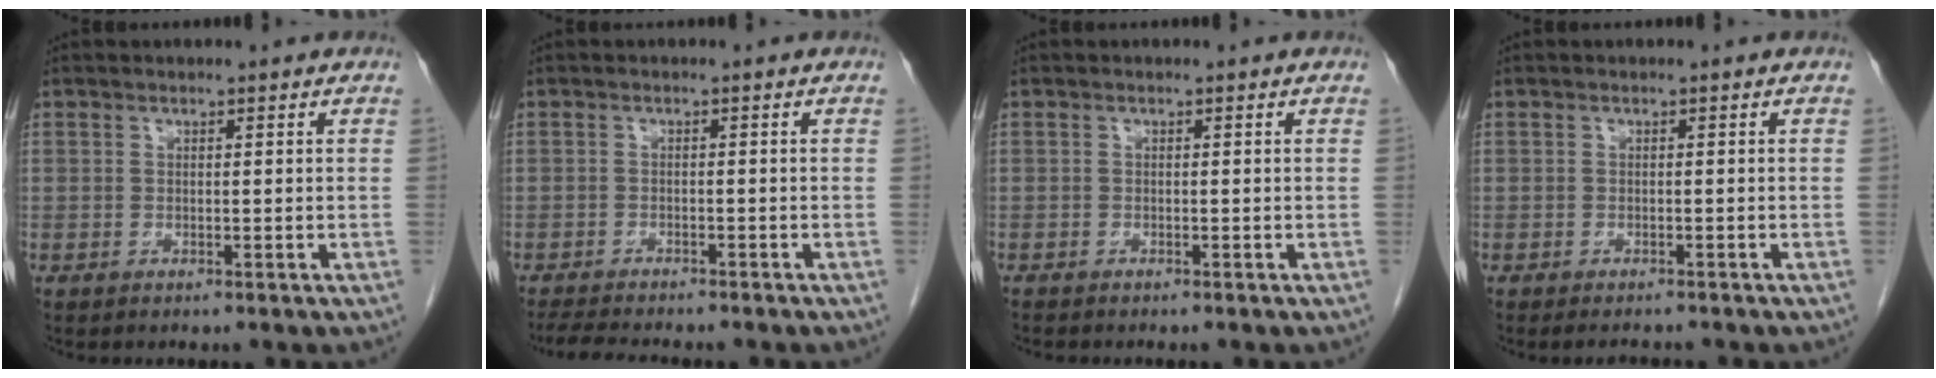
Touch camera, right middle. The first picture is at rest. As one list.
[{"total": 6.9, "force": [-6.1, 1.1, 3.1], "torque": [-0.047, -0.012, -0.093]}, {"total": 0.9, "force": [-0.9, 0.2, 0.3], "torque": [-0.011, -0.002, -0.015]}, {"total": 1.8, "force": [-1.7, 0.3, 0.5], "torque": [-0.008, -0.007, -0.019]}]